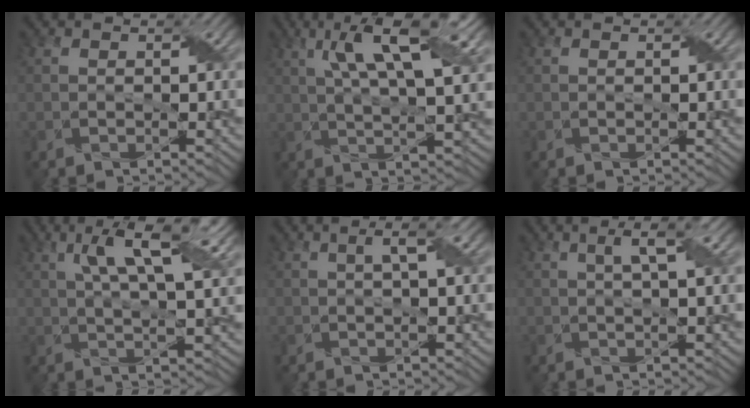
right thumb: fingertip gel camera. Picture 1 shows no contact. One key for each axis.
{"total": 11.2, "fx": 4.5, "fy": 3.2, "fz": 9.7, "tx": -0.166, "ty": 0.002, "tz": 0.077}
{"total": 0.0}
{"total": 9.9, "fx": 4.2, "fy": 2.6, "fz": 8.5, "tx": -0.145, "ty": 0.007, "tz": 0.069}
{"total": 2.4, "fx": 0.6, "fy": 0.3, "fz": 2.3, "tx": -0.039, "ty": 0.009, "tz": 0.010}
{"total": 3.2, "fx": 1.1, "fy": 0.4, "fz": 3.0, "tx": -0.054, "ty": 0.006, "tz": 0.019}